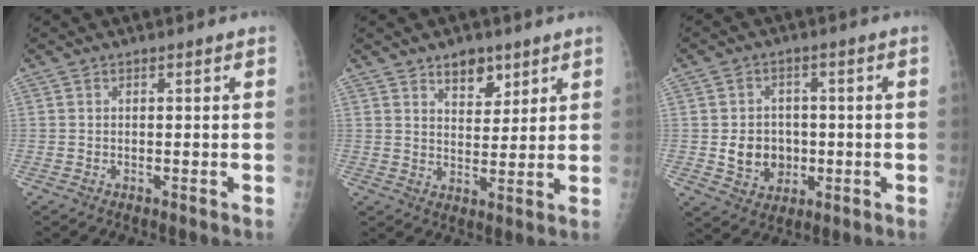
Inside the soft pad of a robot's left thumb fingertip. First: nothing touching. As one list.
[{"total": 6.3, "force": [4.1, 3.5, 3.3], "torque": [-0.020, -0.026, 0.067]}, {"total": 7.6, "force": [-0.9, 6.6, 3.8], "torque": [-0.029, 0.005, -0.006]}]